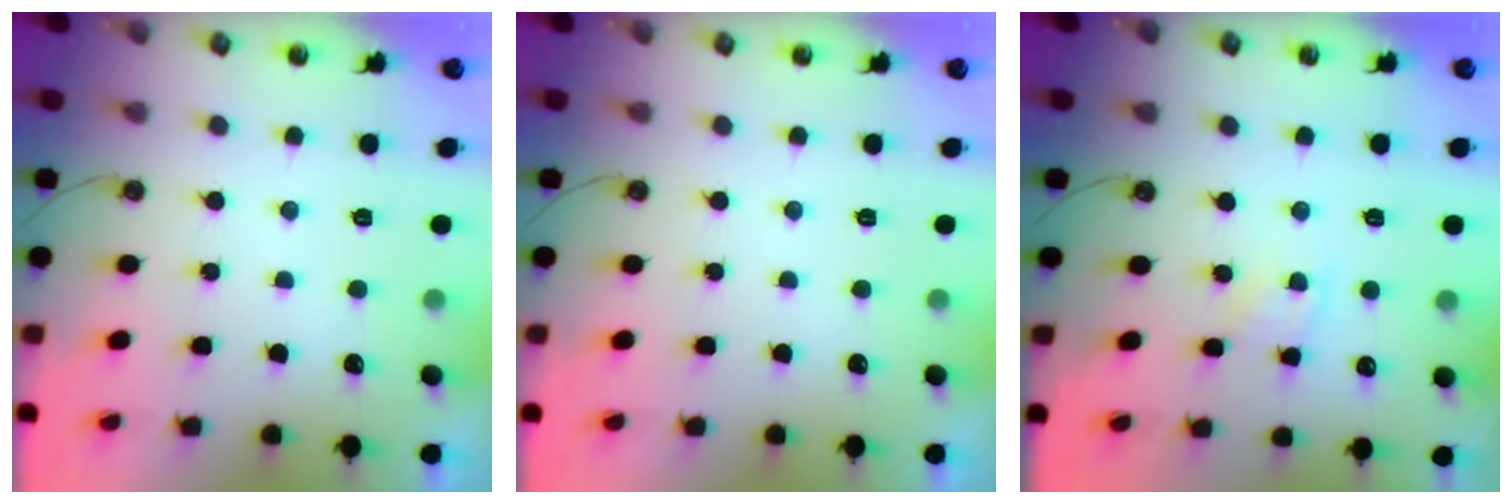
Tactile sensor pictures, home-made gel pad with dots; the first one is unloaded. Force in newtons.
{"total": 0.0}
{"total": 6.1, "press": 6.1, "slide": 0.8}